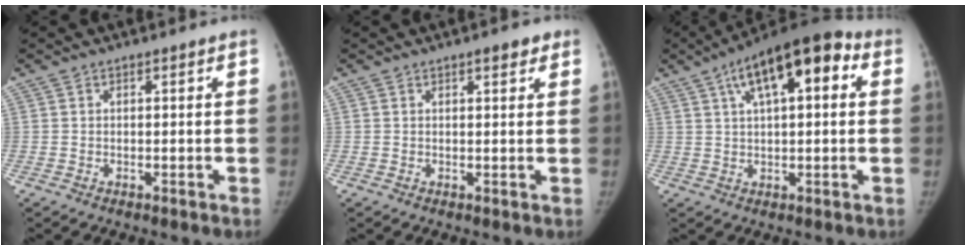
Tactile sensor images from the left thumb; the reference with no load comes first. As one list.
[{"total": 2.7, "force": [1.7, 1.1, 1.8], "torque": [-0.014, -0.006, 0.019]}, {"total": 15.9, "force": [5.8, 6.7, 13.2], "torque": [-0.177, 0.023, 0.080]}]